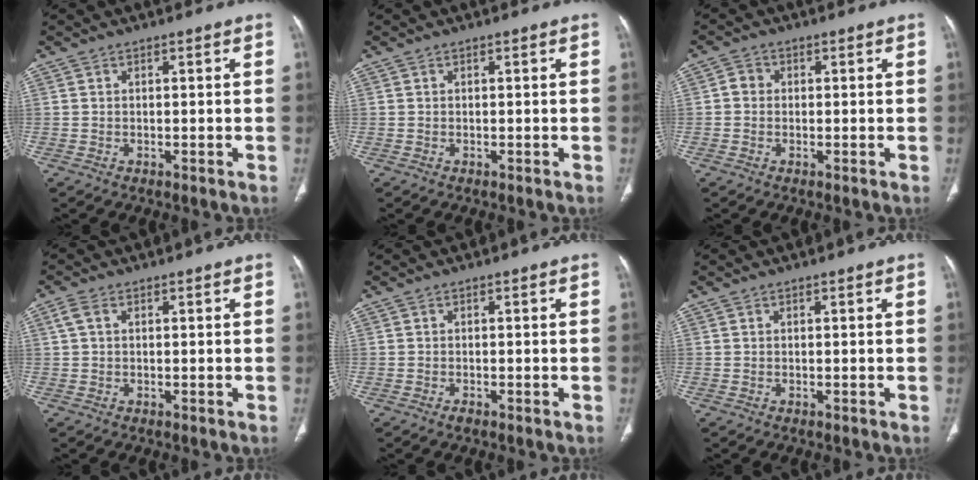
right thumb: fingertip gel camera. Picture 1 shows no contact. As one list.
[{"total": 0.0}, {"total": 2.2, "force": [0.0, 2.0, 0.9], "torque": [-0.007, 0.007, -0.006]}, {"total": 2.2, "force": [0.6, 1.3, 1.6], "torque": [-0.042, 0.014, 0.015]}, {"total": 0.7, "force": [-0.5, 0.2, 0.4], "torque": [-0.010, 0.000, -0.011]}, {"total": 0.0}]